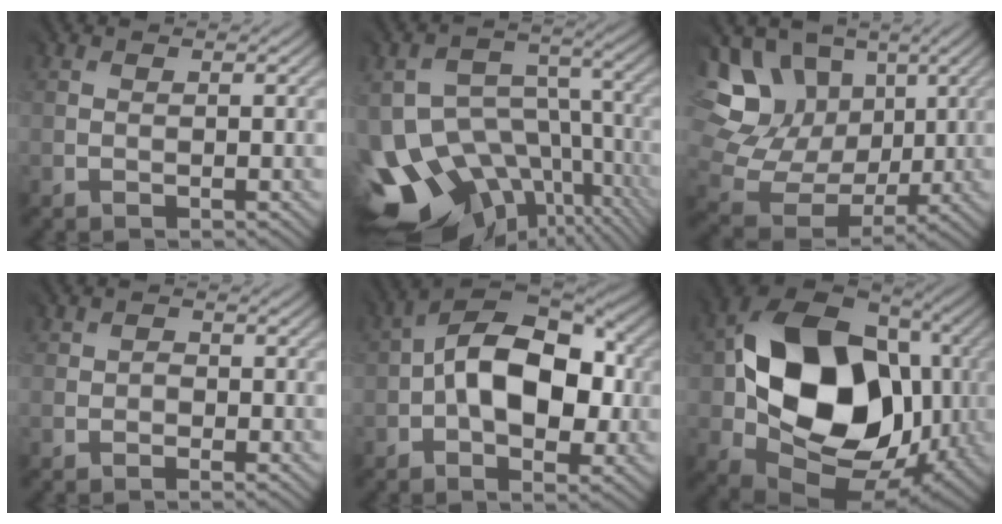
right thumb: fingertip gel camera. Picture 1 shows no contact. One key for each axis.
{"total": 16.7, "fx": -7.9, "fy": 11.6, "fz": 9.0, "tx": -0.187, "ty": -0.044, "tz": -0.093}
{"total": 14.3, "fx": 4.5, "fy": 11.6, "fz": 7.0, "tx": -0.204, "ty": 0.024, "tz": 0.094}
{"total": 1.0, "fx": -0.4, "fy": 0.7, "fz": 0.6, "tx": -0.005, "ty": -0.001, "tz": -0.008}
{"total": 14.3, "fx": -0.2, "fy": 8.5, "fz": 11.4, "tx": -0.176, "ty": 0.026, "tz": -0.013}
{"total": 19.8, "fx": 0.8, "fy": 14.7, "fz": 13.2, "tx": -0.249, "ty": -0.028, "tz": 0.028}